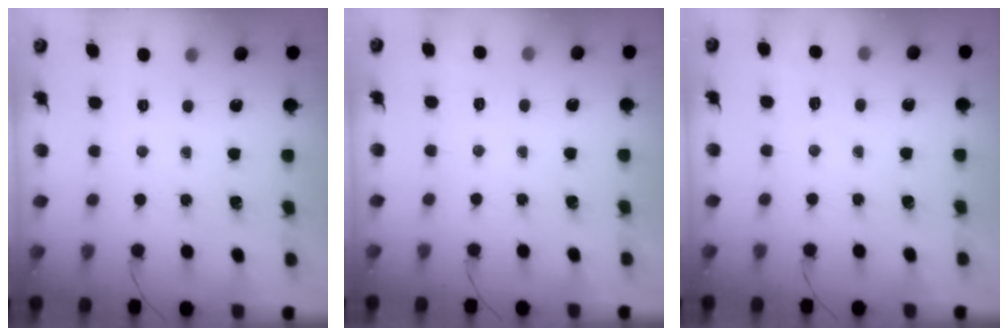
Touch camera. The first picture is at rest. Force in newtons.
{"total": 7.1, "press": 6.8, "slide": 2.0}
{"total": 8.5, "press": 8.2, "slide": 2.1}